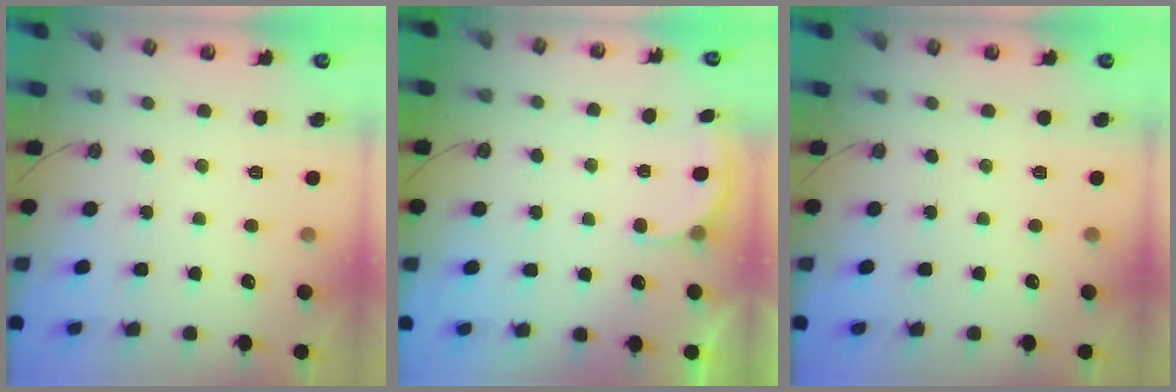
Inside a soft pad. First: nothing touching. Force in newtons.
{"total": 2.5, "press": 2.3, "slide": 1.1}
{"total": 0.0}